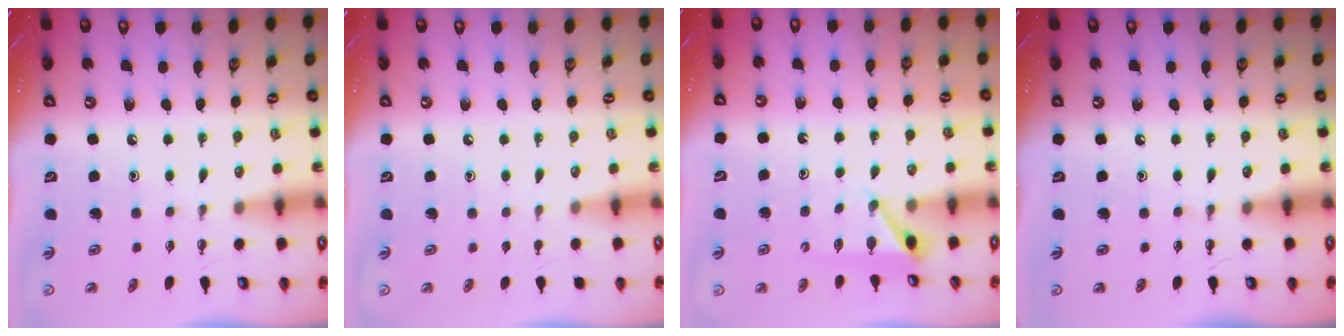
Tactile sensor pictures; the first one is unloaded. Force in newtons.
{"total": 0.0}
{"total": 6.5, "press": 6.5, "slide": 0.4}
{"total": 0.0}